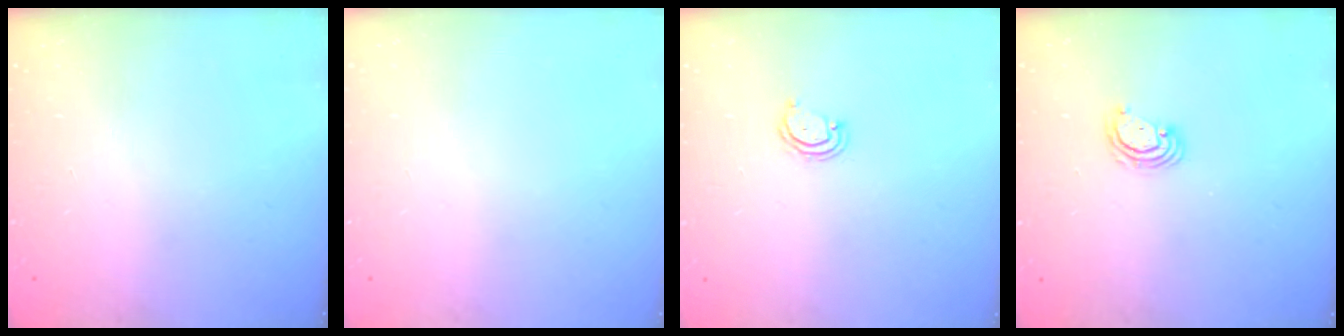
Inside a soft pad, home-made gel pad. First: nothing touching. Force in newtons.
{"total": 0.0}
{"total": 3.9, "press": 3.9, "slide": 0.4}
{"total": 4.1, "press": 4.1, "slide": 0.4}